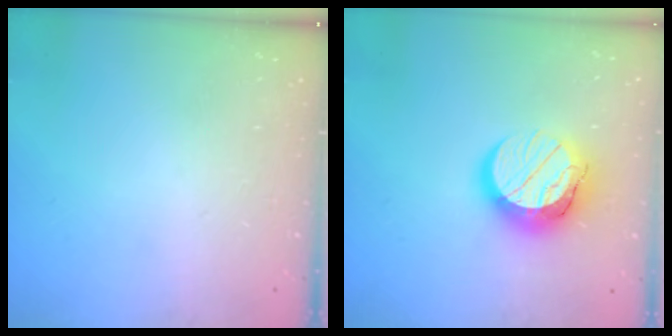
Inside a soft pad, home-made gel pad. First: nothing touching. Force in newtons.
{"total": 13.9, "press": 13.8, "slide": 1.2}